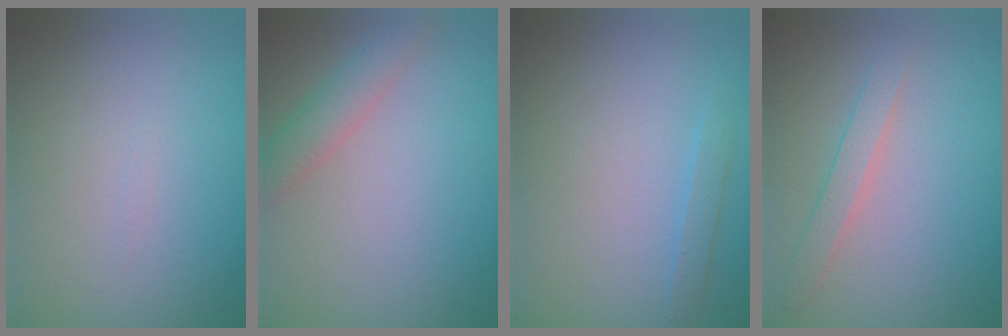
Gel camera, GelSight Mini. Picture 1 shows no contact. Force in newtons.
{"total": 2.5, "press": 2.5, "slide": 0.1}
{"total": 1.0, "press": 1.0, "slide": 0.1}
{"total": 1.8, "press": 1.8, "slide": 0.1}